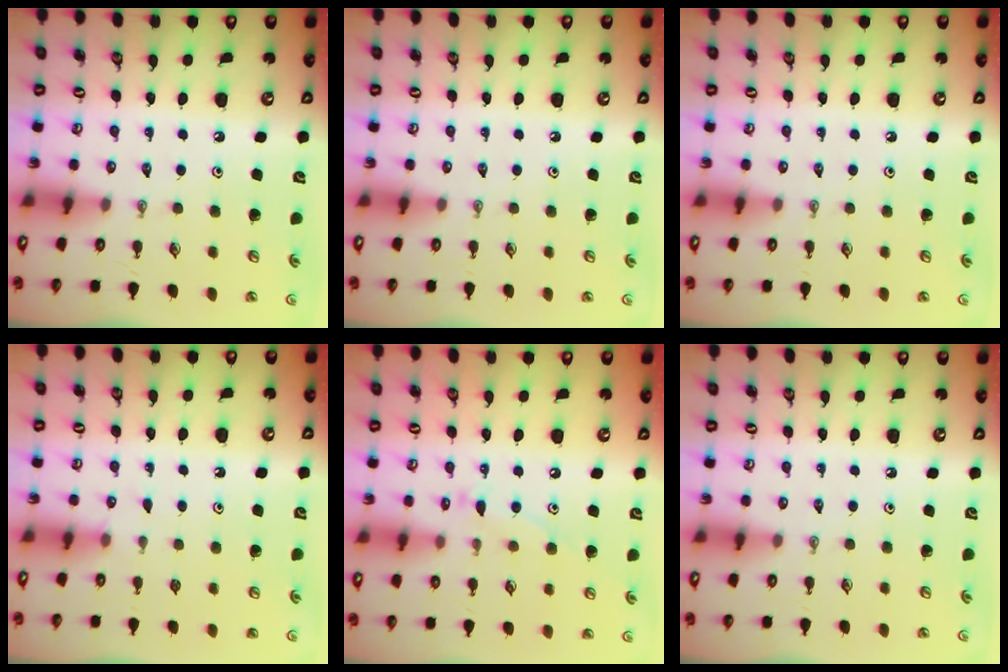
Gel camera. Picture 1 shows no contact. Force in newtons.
{"total": 0.0}
{"total": 0.0}
{"total": 1.7, "press": 1.6, "slide": 0.2}
{"total": 8.8, "press": 8.8, "slide": 0.6}
{"total": 0.0}